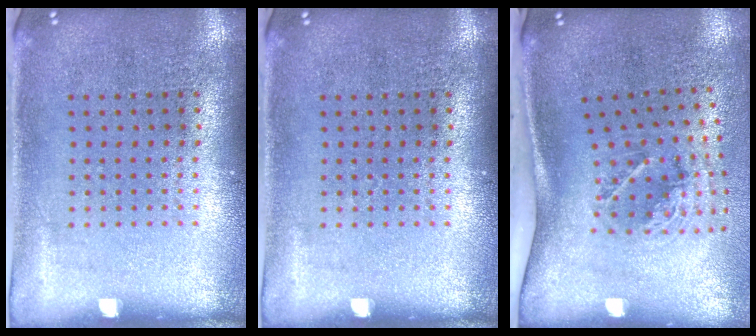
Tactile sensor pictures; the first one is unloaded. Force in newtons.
{"total": 0.0}
{"total": 2.1, "press": 1.3, "slide": 1.7}